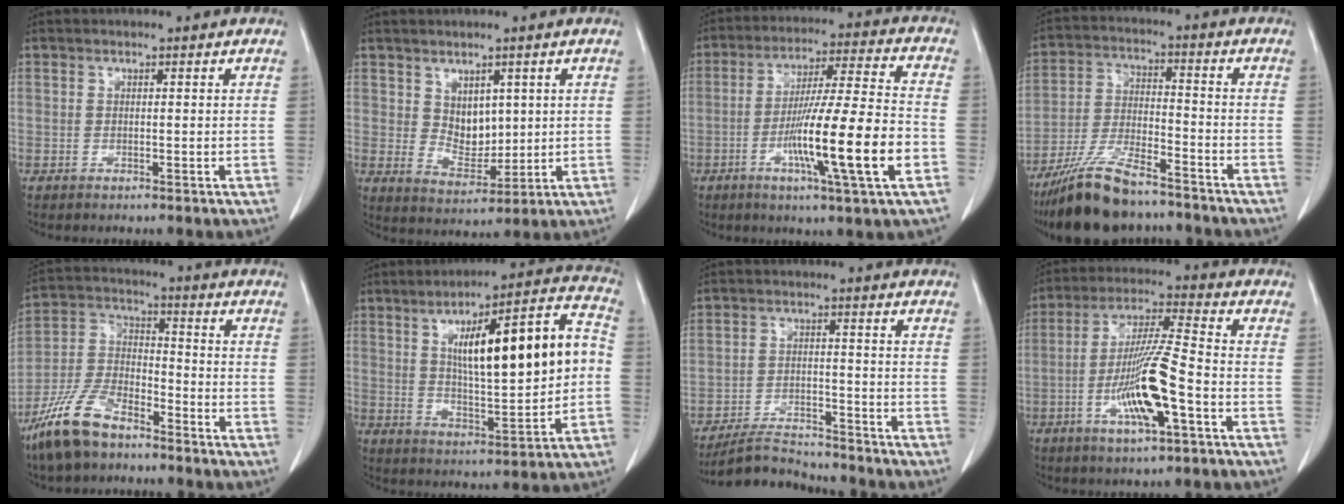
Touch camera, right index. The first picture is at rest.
{"total": 5.4, "force": [1.7, 3.6, 3.6], "torque": [-0.061, -0.003, 0.043]}
{"total": 16.5, "force": [-5.2, -0.3, 15.6], "torque": [-0.274, -0.011, -0.090]}
{"total": 13.1, "force": [-10.8, 2.6, 7.0], "torque": [-0.138, -0.015, -0.192]}
{"total": 11.9, "force": [-8.8, 4.4, 6.7], "torque": [-0.150, -0.002, -0.175]}
{"total": 18.8, "force": [2.2, 3.9, 18.3], "torque": [-0.277, 0.034, 0.040]}
{"total": 8.2, "force": [-8.0, 1.5, 0.8], "torque": [-0.010, -0.002, -0.138]}
{"total": 12.5, "force": [-4.2, 0.8, 11.8], "torque": [-0.229, -0.005, -0.077]}